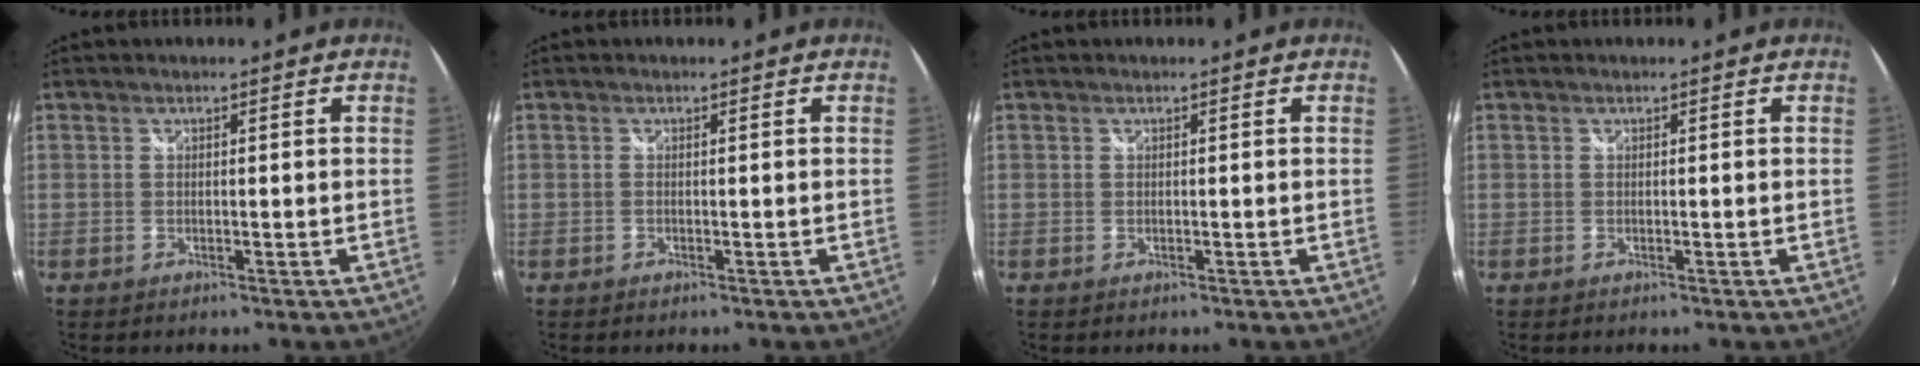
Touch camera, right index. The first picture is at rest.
{"total": 0.0}
{"total": 0.0}
{"total": 0.0}